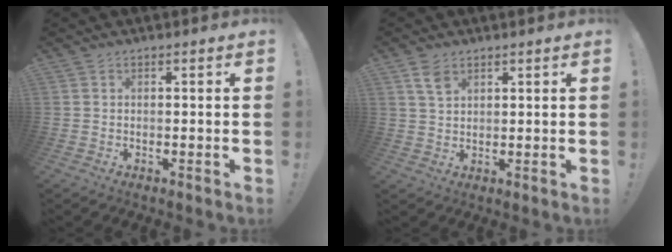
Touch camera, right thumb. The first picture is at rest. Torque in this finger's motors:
{"motor_torque": [0.79, 1.43, 0.00, -0.04, -0.01]}